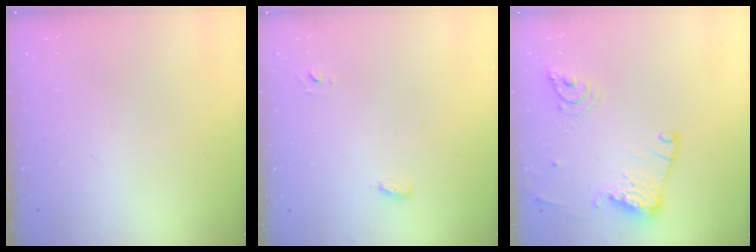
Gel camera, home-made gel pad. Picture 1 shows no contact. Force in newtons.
{"total": 2.6, "press": 2.5, "slide": 0.6}
{"total": 14.5, "press": 14.5, "slide": 1.3}